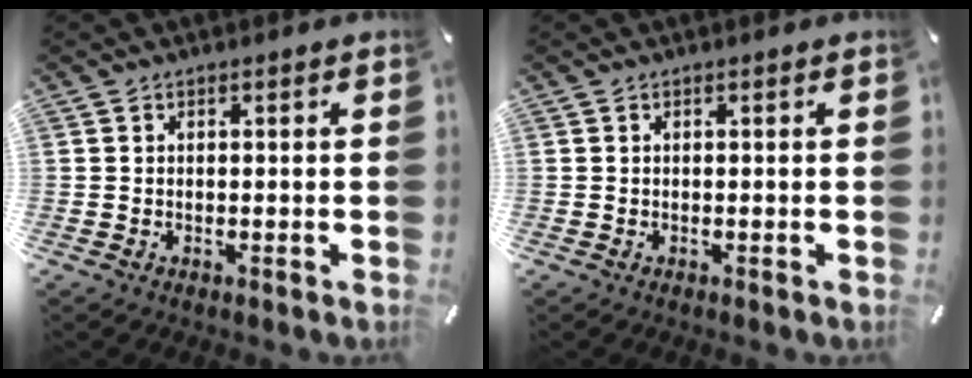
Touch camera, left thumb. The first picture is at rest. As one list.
[{"total": 0.0}]